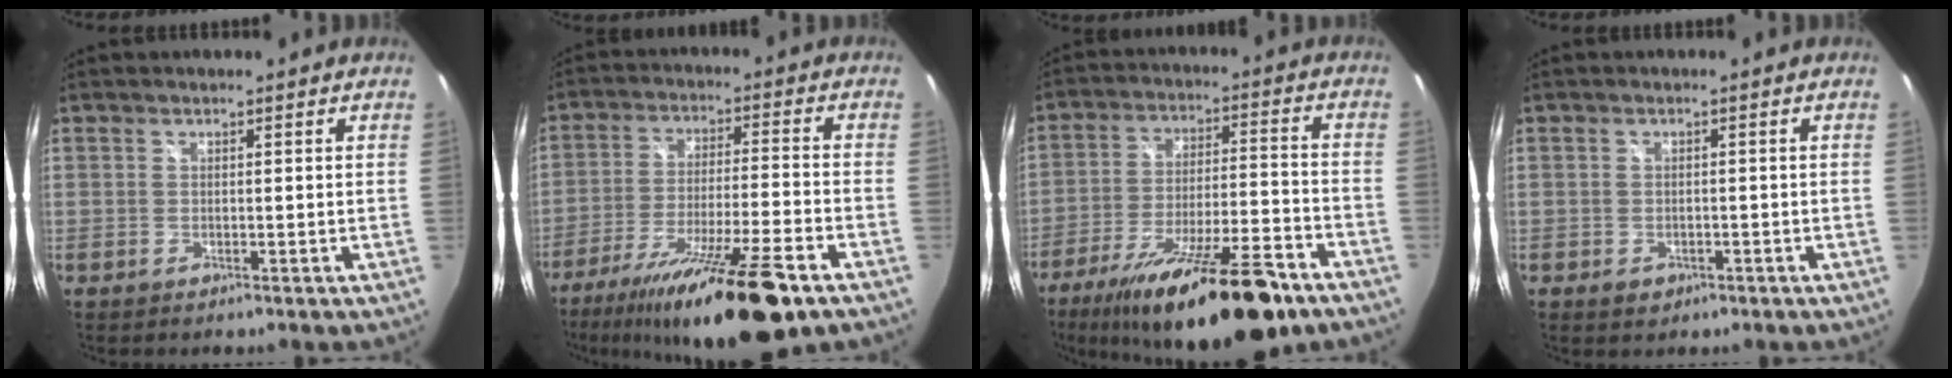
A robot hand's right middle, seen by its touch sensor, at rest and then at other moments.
{"total": 20.8, "force": [-14.6, 2.3, 14.7], "torque": [-0.264, -0.036, -0.236]}
{"total": 23.2, "force": [-16.6, 5.2, 15.4], "torque": [-0.267, -0.039, -0.254]}
{"total": 2.3, "force": [-1.1, 1.7, 1.0], "torque": [-0.019, -0.001, -0.011]}